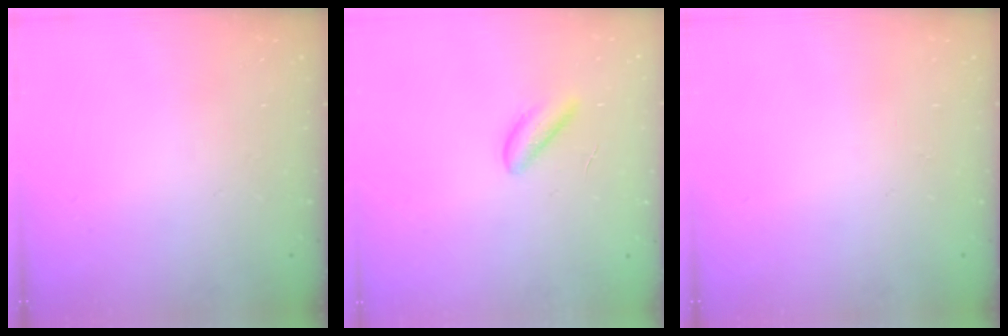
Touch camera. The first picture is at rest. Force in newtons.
{"total": 2.8, "press": 2.7, "slide": 0.3}
{"total": 0.0}